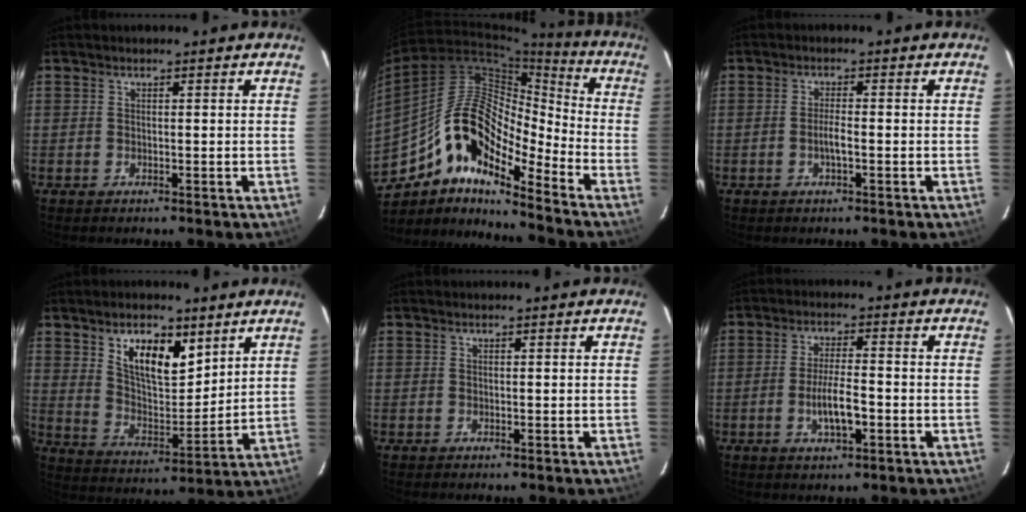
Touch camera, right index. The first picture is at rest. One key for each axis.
{"total": 16.7, "fx": -10.7, "fy": 5.8, "fz": 11.4, "tx": -0.196, "ty": 0.007, "tz": -0.213}
{"total": 2.5, "fx": -0.8, "fy": 0.3, "fz": 2.4, "tx": -0.046, "ty": 0.000, "tz": -0.015}
{"total": 11.7, "fx": 6.6, "fy": 5.5, "fz": 7.9, "tx": -0.132, "ty": 0.001, "tz": 0.125}
{"total": 0.0}
{"total": 6.4, "fx": -2.1, "fy": 1.5, "fz": 5.8, "tx": -0.113, "ty": -0.003, "tz": -0.035}